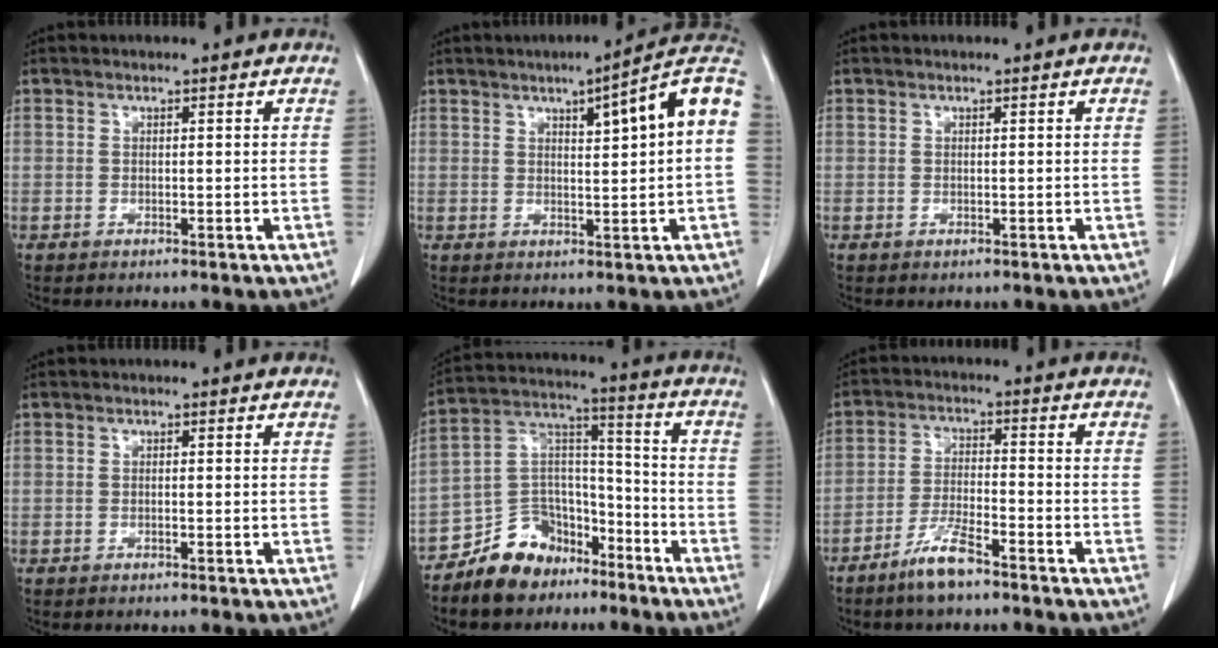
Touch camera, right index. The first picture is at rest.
{"total": 10.5, "force": [2.7, 0.3, 10.1], "torque": [-0.138, 0.021, 0.030]}
{"total": 0.0}
{"total": 0.0}
{"total": 11.8, "force": [-8.8, 7.3, 3.1], "torque": [-0.061, 0.053, -0.157]}
{"total": 6.2, "force": [-4.7, 0.9, 4.0], "torque": [-0.083, -0.006, -0.092]}